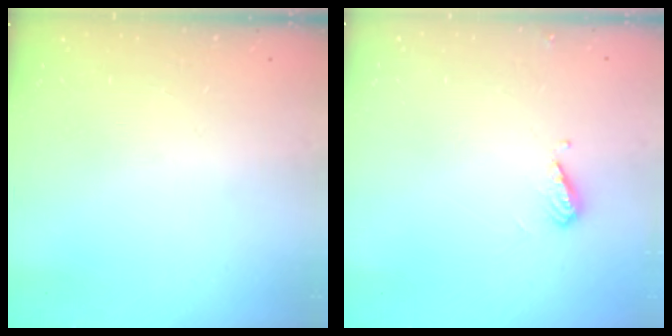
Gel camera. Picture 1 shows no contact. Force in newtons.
{"total": 6.2, "press": 6.2, "slide": 0.8}